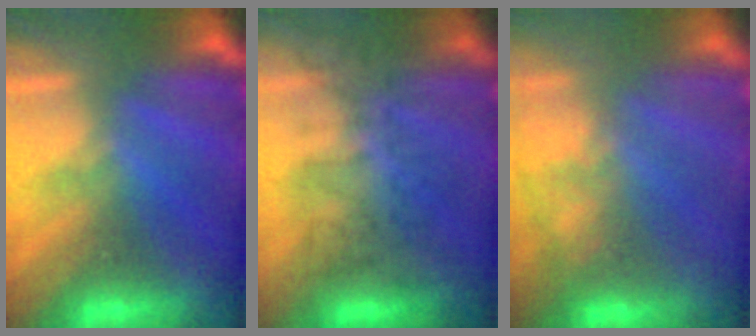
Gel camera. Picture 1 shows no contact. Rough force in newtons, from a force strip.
{"total": 4.9}
{"total": 6.3}